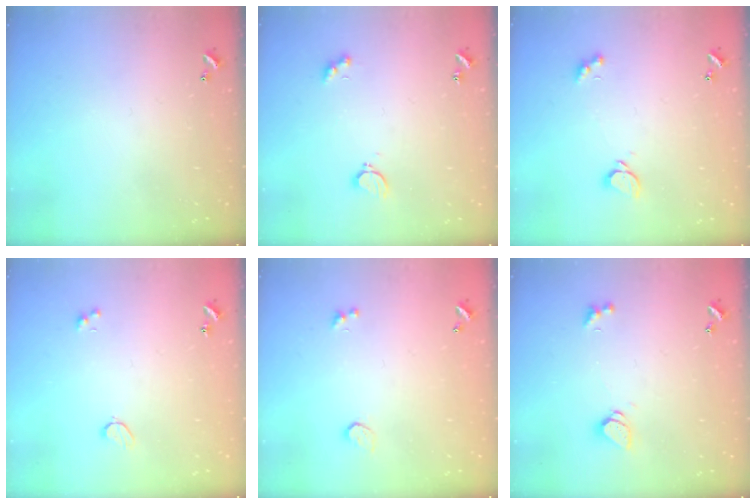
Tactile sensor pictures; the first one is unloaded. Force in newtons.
{"total": 4.0, "press": 3.9, "slide": 0.6}
{"total": 1.9, "press": 1.7, "slide": 0.8}
{"total": 2.6, "press": 2.5, "slide": 0.6}
{"total": 0.8, "press": 0.6, "slide": 0.4}
{"total": 1.8, "press": 1.8, "slide": 0.5}